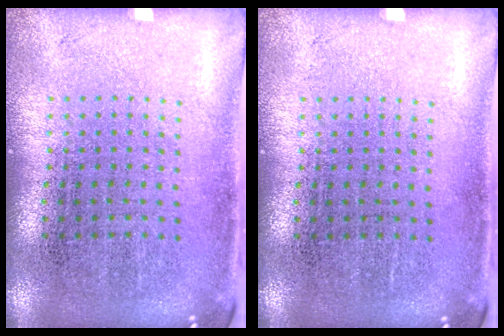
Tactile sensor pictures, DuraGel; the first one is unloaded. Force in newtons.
{"total": 0.0}